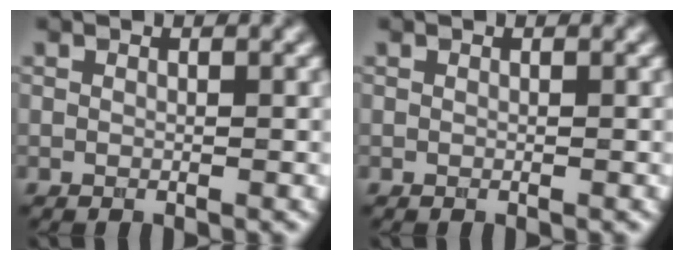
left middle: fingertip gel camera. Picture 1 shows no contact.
{"total": 0.0}